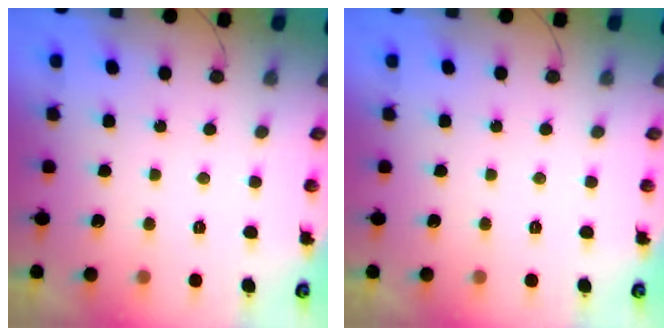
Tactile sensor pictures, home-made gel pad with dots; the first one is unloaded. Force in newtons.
{"total": 0.0}